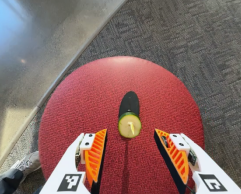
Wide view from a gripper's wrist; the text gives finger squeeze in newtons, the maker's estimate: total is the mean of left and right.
{"total": 0.0}